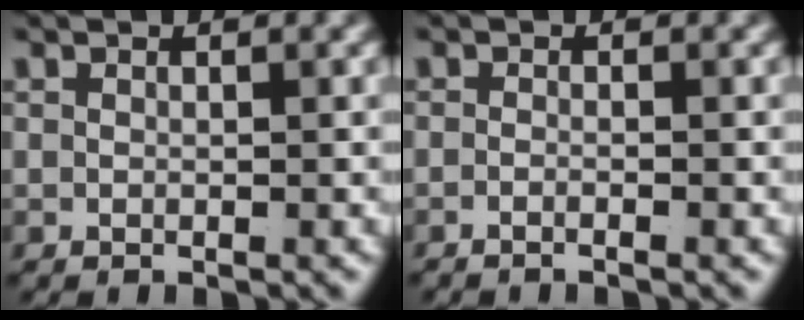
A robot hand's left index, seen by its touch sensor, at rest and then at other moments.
{"total": 1.2, "force": [-1.1, 0.0, 0.4], "torque": [-0.011, -0.005, -0.020]}